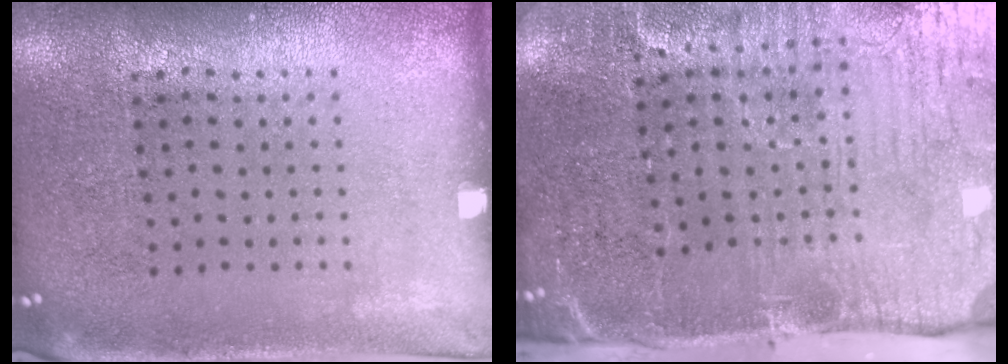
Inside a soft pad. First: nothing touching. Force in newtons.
{"total": 5.2, "press": 4.3, "slide": 2.9}